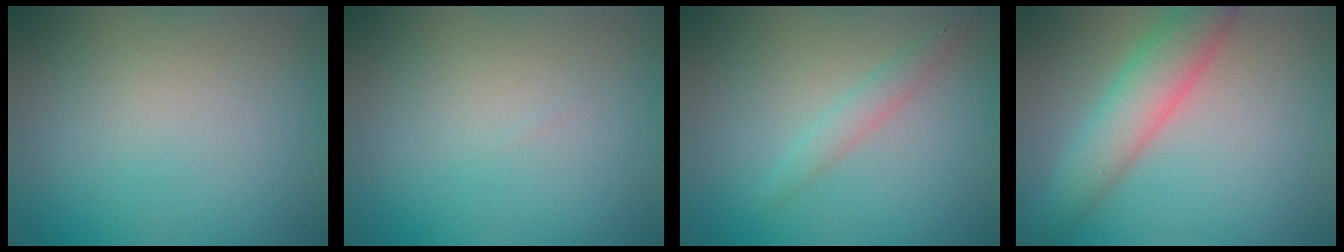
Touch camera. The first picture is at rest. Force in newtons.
{"total": 0.0}
{"total": 1.7, "press": 1.7, "slide": 0.0}
{"total": 4.8, "press": 4.8, "slide": 0.2}